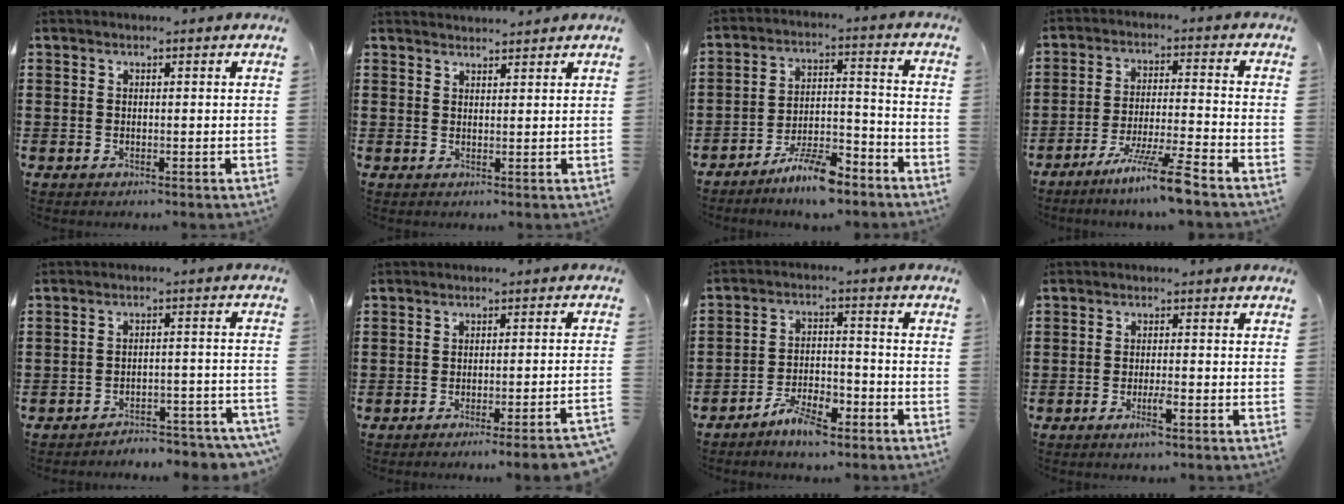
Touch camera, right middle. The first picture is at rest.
{"total": 1.7, "force": [1.7, 0.1, 0.0], "torque": [-0.004, 0.003, 0.034]}
{"total": 7.9, "force": [-6.6, 1.5, 4.2], "torque": [-0.074, 0.012, -0.122]}
{"total": 8.6, "force": [-6.6, -0.5, 5.6], "torque": [-0.100, -0.009, -0.123]}
{"total": 4.3, "force": [-4.3, 0.0, 0.6], "torque": [-0.014, 0.001, -0.091]}
{"total": 3.4, "force": [-2.8, -0.6, 1.8], "torque": [-0.028, -0.008, -0.057]}
{"total": 5.8, "force": [-4.7, 1.8, 2.8], "torque": [-0.059, 0.007, -0.091]}
{"total": 3.0, "force": [-1.5, 0.4, 2.5], "torque": [-0.050, -0.004, -0.029]}